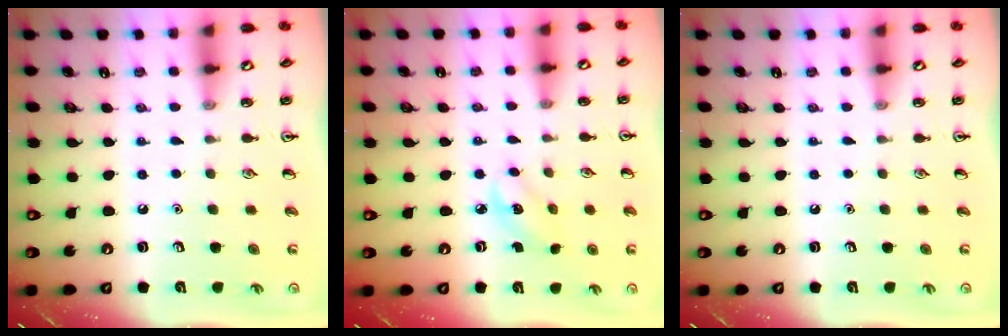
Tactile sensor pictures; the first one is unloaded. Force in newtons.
{"total": 2.8, "press": 2.7, "slide": 0.8}
{"total": 0.0}